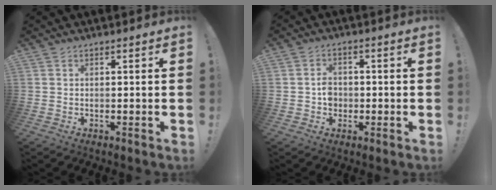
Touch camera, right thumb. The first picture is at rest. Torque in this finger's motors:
{"motor_torque": [0.47, 0.41, 0.18, -0.26, 0.20]}